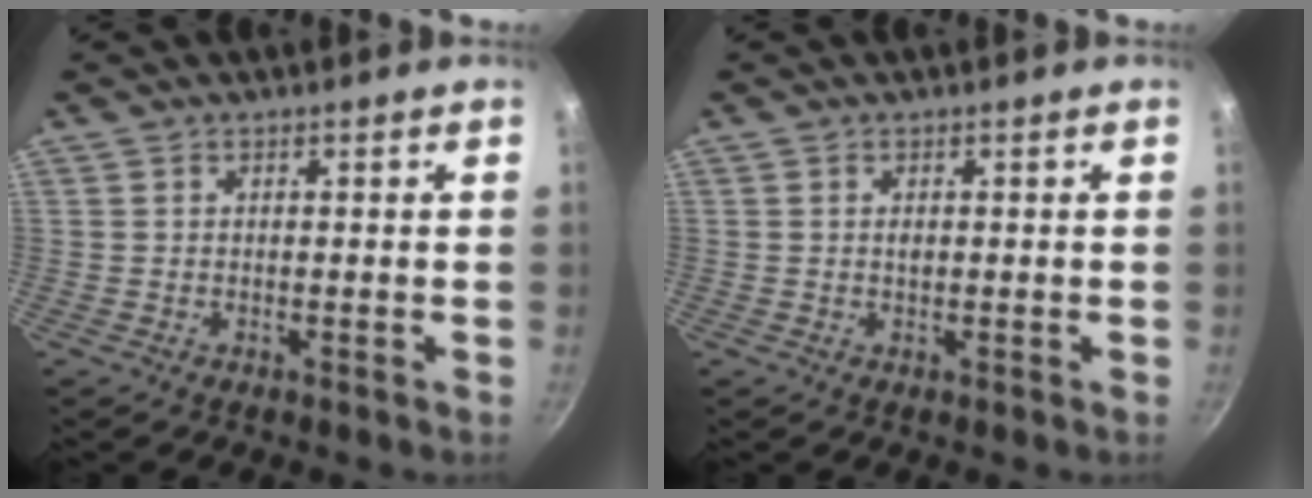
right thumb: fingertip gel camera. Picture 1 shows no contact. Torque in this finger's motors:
{"motor_torque": [-0.06, 0.20, 0.38, 0.05, 0.00]}